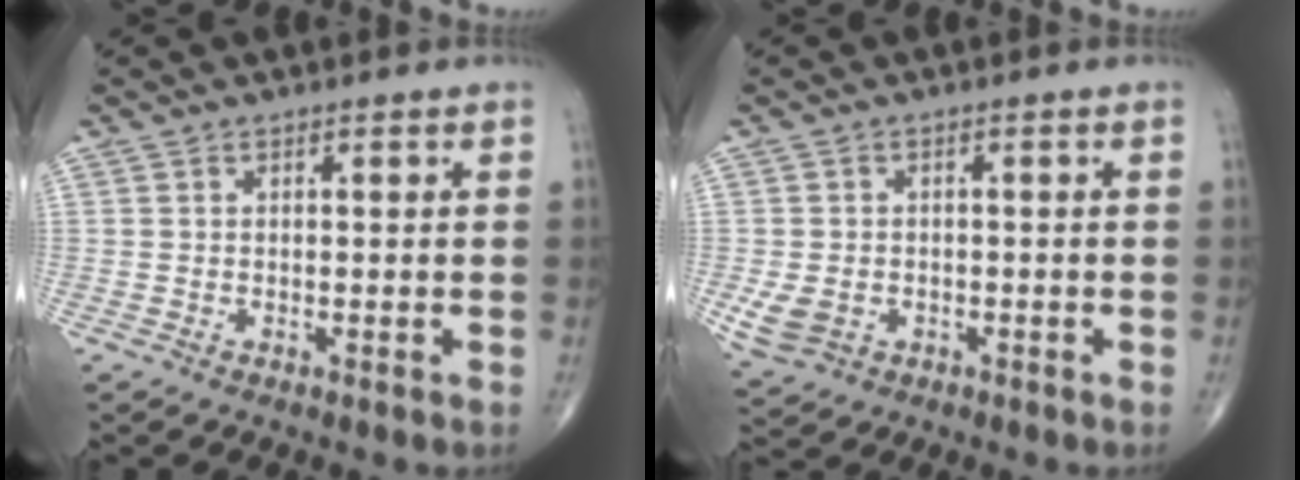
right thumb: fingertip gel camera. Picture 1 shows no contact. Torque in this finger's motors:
{"motor_torque": [0.42, 0.69, -0.26, -0.27, 0.04]}